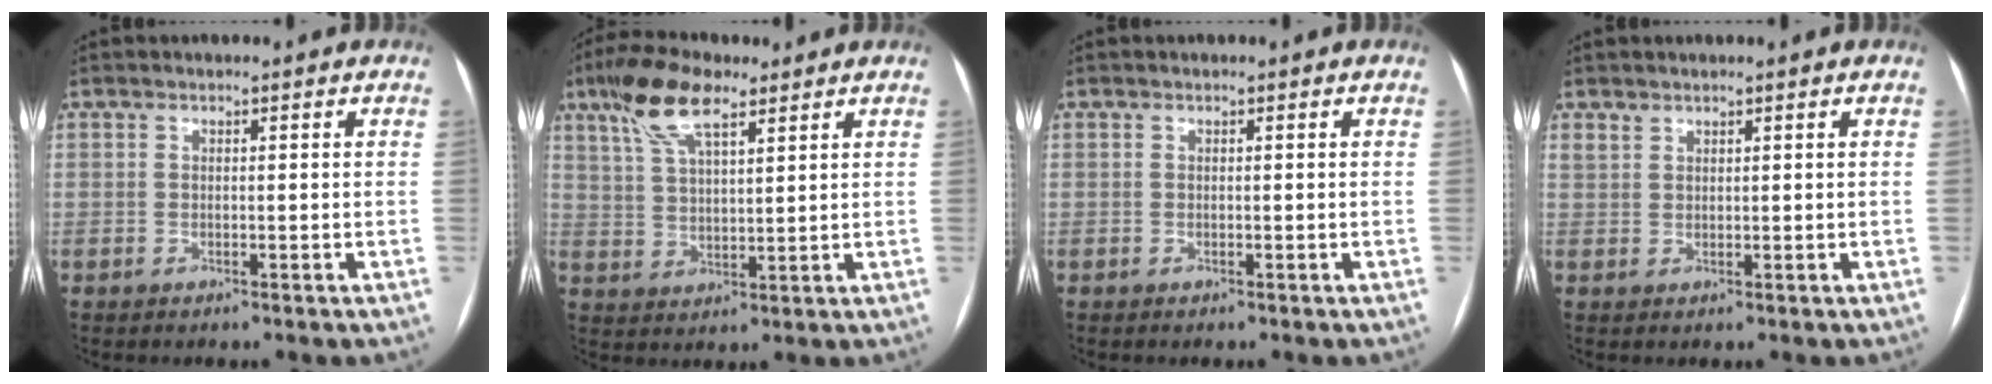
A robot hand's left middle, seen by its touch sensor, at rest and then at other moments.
{"total": 9.3, "force": [5.9, 2.7, 6.7], "torque": [-0.139, 0.022, 0.113]}
{"total": 0.0}
{"total": 1.1, "force": [1.0, 0.4, -0.1], "torque": [0.004, 0.002, 0.019]}